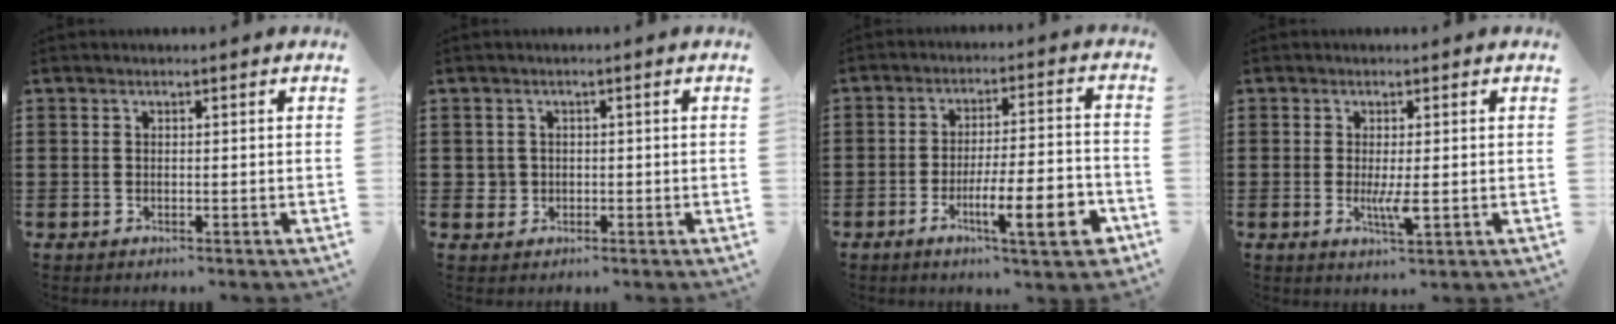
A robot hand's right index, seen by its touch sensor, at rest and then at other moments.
{"total": 1.6, "force": [-0.1, 1.6, 0.3], "torque": [-0.010, 0.006, -0.004]}
{"total": 11.3, "force": [-5.0, 2.1, 9.9], "torque": [-0.157, 0.000, -0.086]}
{"total": 3.6, "force": [-0.5, 0.6, 3.5], "torque": [-0.061, -0.002, -0.008]}